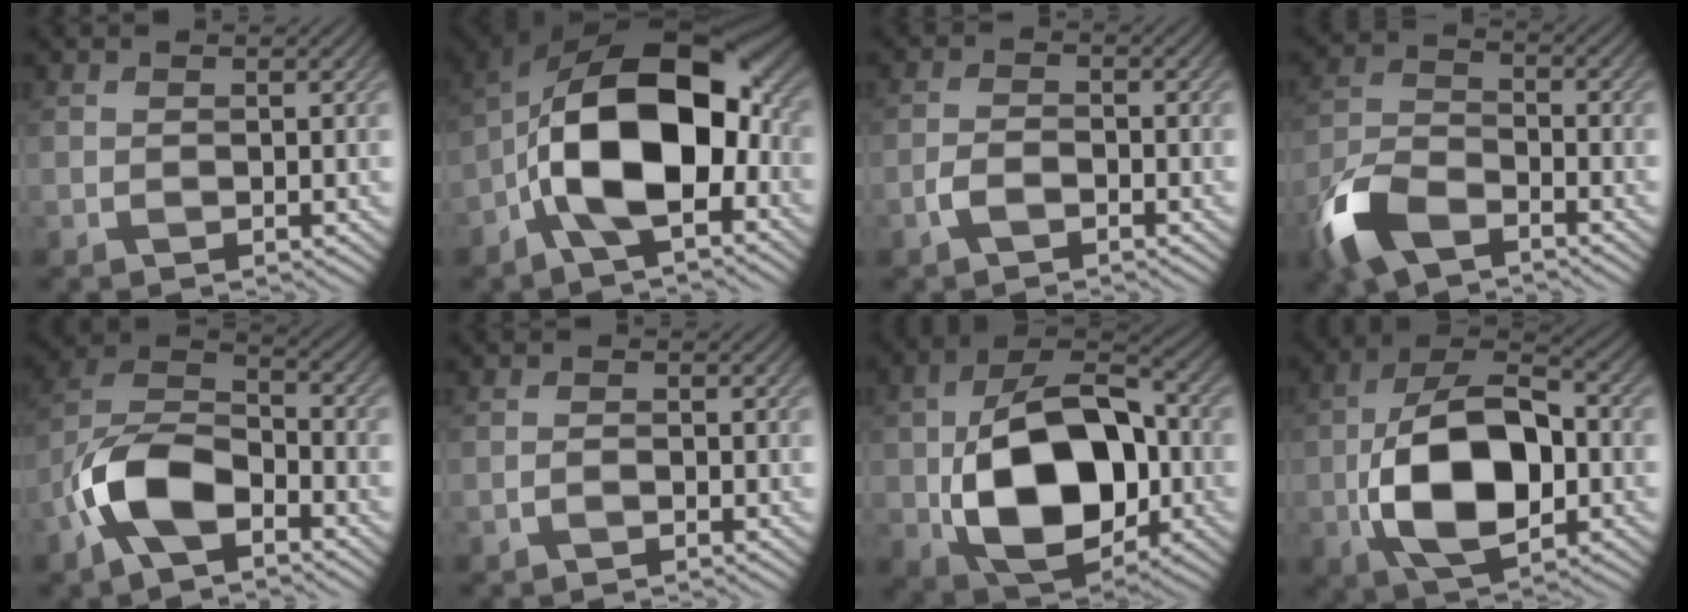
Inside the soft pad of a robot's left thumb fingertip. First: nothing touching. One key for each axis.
{"total": 17.2, "fx": -3.3, "fy": 9.4, "fz": 14.0, "tx": -0.239, "ty": 0.004, "tz": -0.068}
{"total": 2.4, "fx": -1.6, "fy": 1.1, "fz": 1.4, "tx": -0.030, "ty": 0.003, "tz": -0.036}
{"total": 9.5, "fx": -6.0, "fy": 4.4, "fz": 5.9, "tx": -0.138, "ty": -0.014, "tz": -0.134}
{"total": 10.2, "fx": -5.3, "fy": 5.0, "fz": 7.1, "tx": -0.149, "ty": 0.010, "tz": -0.121}
{"total": 1.0, "fx": -0.7, "fy": 0.4, "fz": 0.6, "tx": -0.011, "ty": 0.003, "tz": -0.016}
{"total": 16.0, "fx": -2.5, "fy": 10.3, "fz": 12.0, "tx": -0.224, "ty": -0.014, "tz": -0.045}
{"total": 14.0, "fx": -2.8, "fy": 7.8, "fz": 11.2, "tx": -0.224, "ty": -0.010, "tz": -0.057}